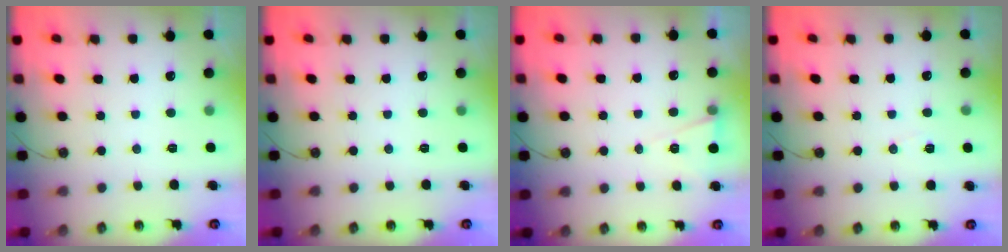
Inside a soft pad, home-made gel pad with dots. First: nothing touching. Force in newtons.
{"total": 0.0}
{"total": 5.5, "press": 3.3, "slide": 4.4}
{"total": 4.9, "press": 4.3, "slide": 2.5}